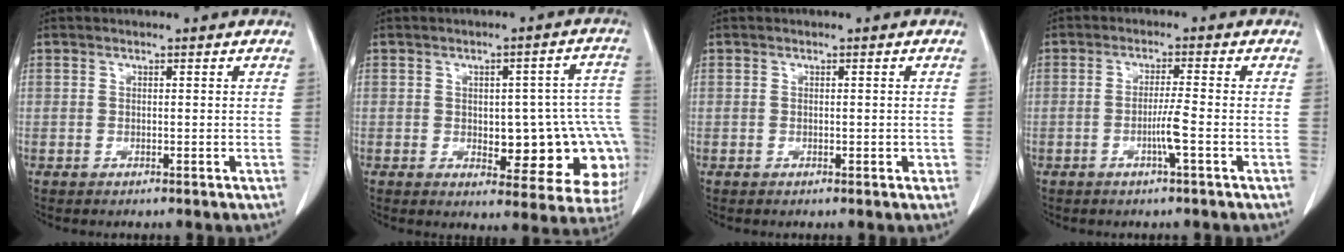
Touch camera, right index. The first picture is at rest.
{"total": 15.9, "force": [-3.1, 7.0, 14.0], "torque": [-0.099, 0.033, -0.017]}
{"total": 0.8, "force": [0.0, 0.5, 0.6], "torque": [-0.003, 0.003, 0.002]}
{"total": 3.4, "force": [-1.1, -0.6, 3.1], "torque": [-0.054, -0.003, -0.021]}